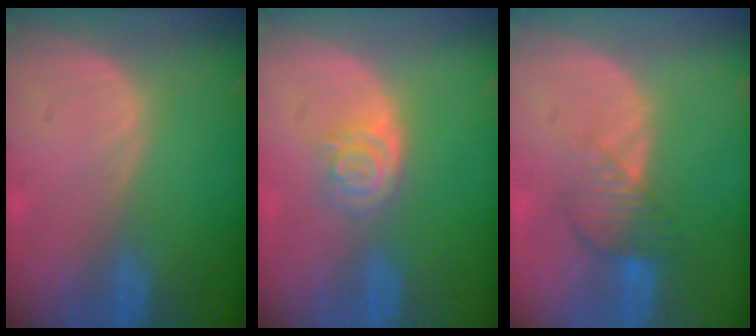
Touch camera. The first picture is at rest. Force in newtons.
{"total": 4.1, "press": 3.6, "slide": 1.9}
{"total": 4.5, "press": 3.9, "slide": 2.3}